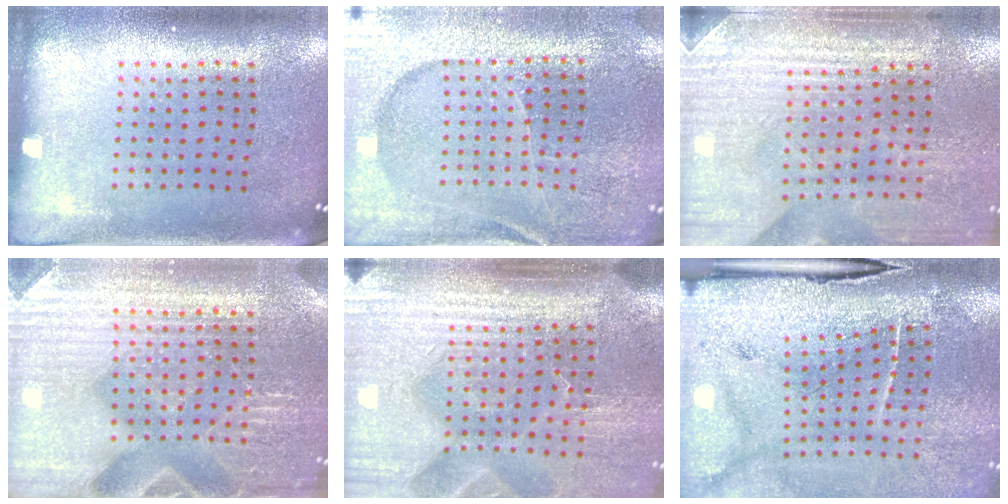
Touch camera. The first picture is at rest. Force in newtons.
{"total": 3.1, "press": 3.0, "slide": 0.5}
{"total": 3.3, "press": 3.3, "slide": 0.2}
{"total": 4.2, "press": 4.0, "slide": 1.3}
{"total": 4.9, "press": 4.2, "slide": 2.5}
{"total": 3.5, "press": 3.2, "slide": 1.4}